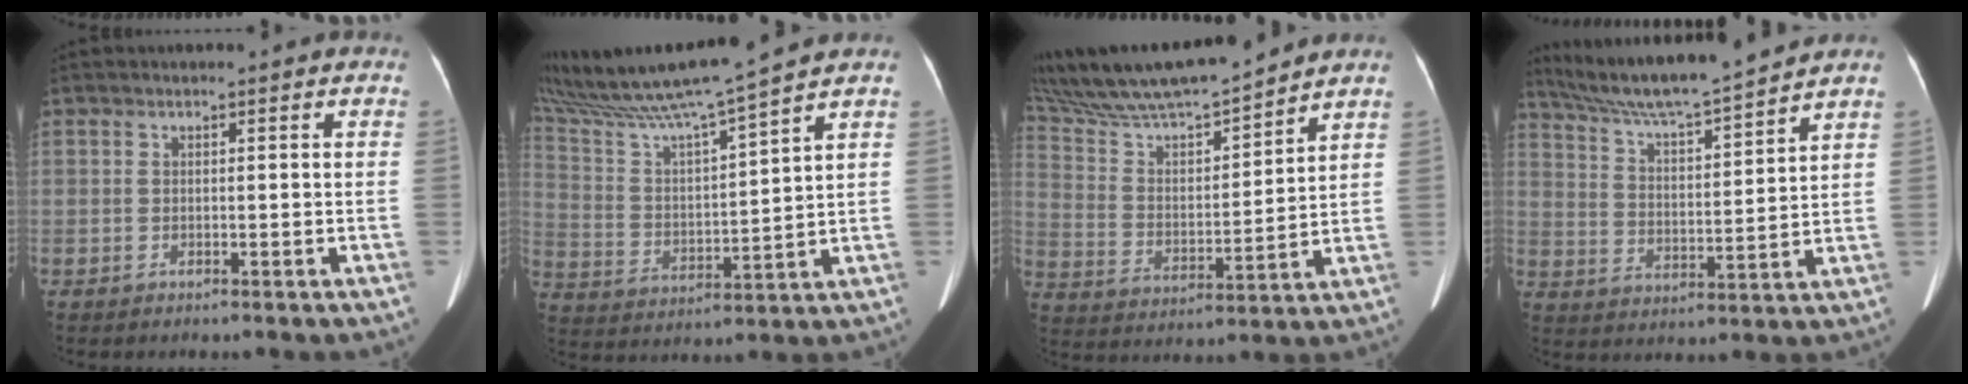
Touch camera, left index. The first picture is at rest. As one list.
[{"total": 15.8, "force": [14.0, -1.9, 7.1], "torque": [-0.145, -0.005, 0.251]}, {"total": 19.7, "force": [17.8, 2.2, 8.4], "torque": [-0.165, 0.012, 0.314]}, {"total": 14.8, "force": [13.5, -0.6, 6.1], "torque": [-0.115, 0.007, 0.227]}]